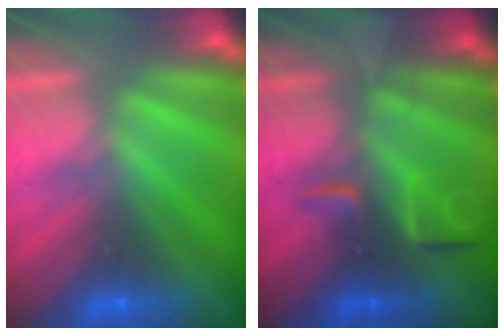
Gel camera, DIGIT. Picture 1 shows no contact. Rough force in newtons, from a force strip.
{"total": 2.2}